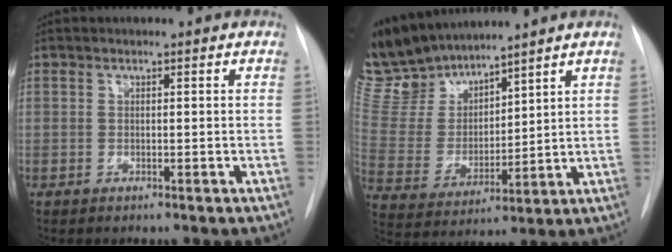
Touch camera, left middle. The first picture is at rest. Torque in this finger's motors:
{"motor_torque": [0.43, -0.28, 1.05, 0.15]}